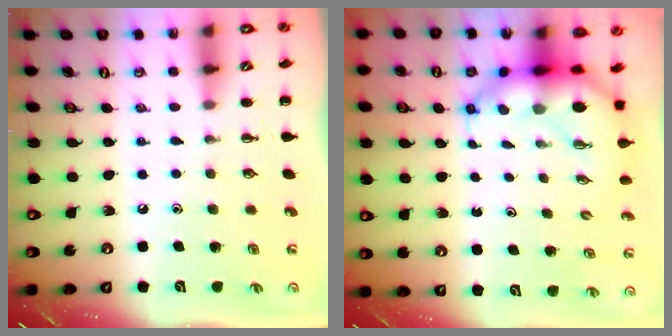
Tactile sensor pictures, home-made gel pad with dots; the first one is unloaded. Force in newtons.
{"total": 8.0, "press": 7.7, "slide": 2.2}